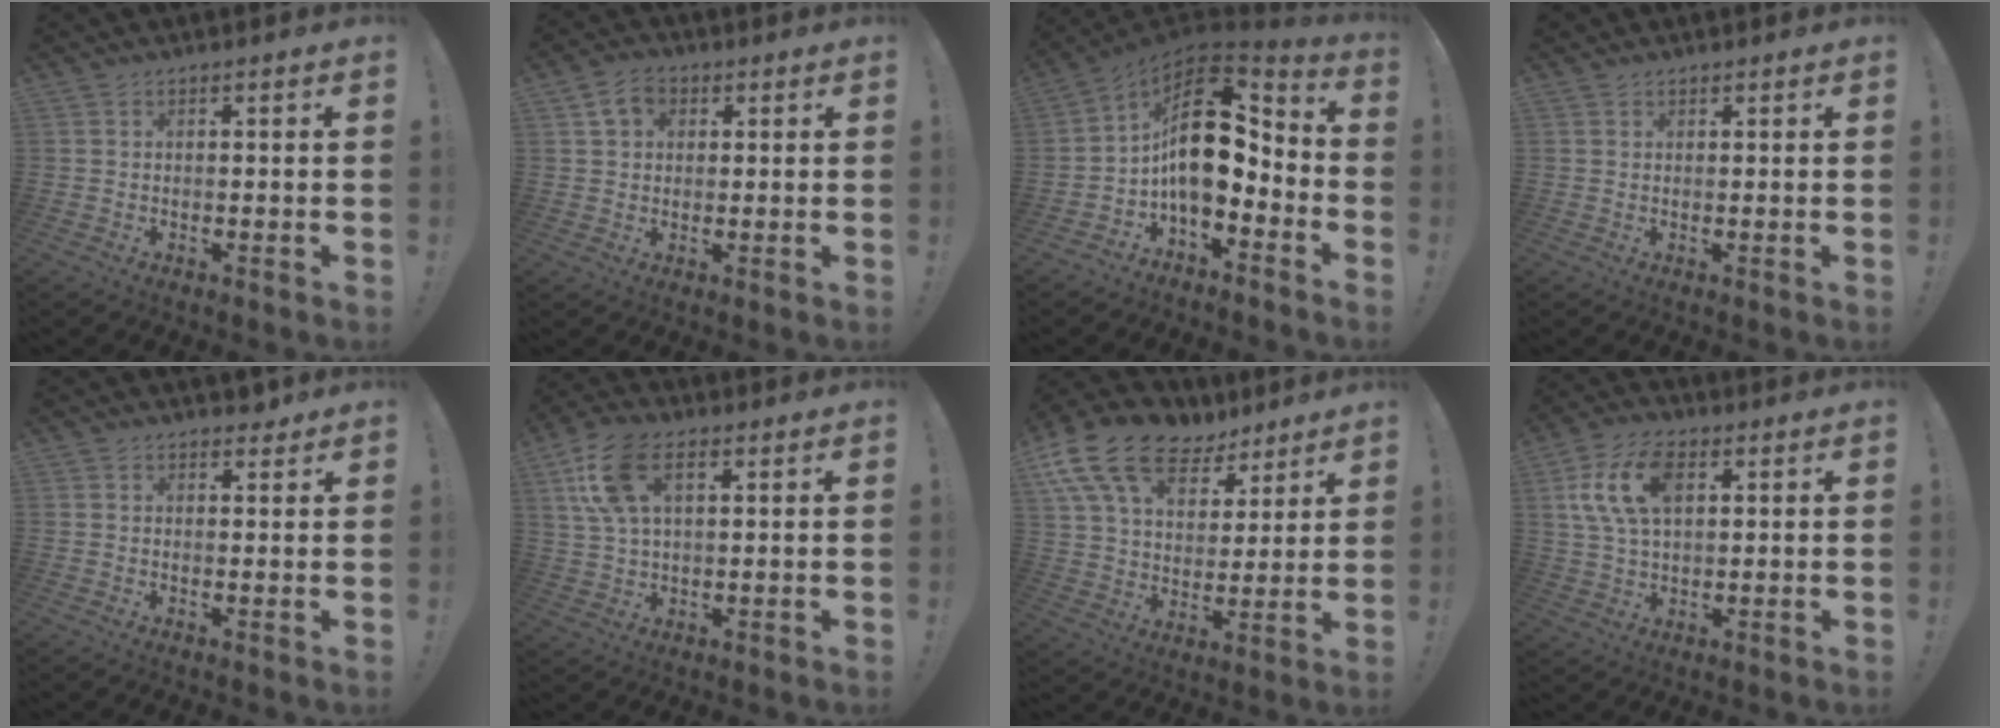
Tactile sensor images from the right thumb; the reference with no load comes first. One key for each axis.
{"total": 5.9, "fx": 2.5, "fy": 4.7, "fz": 2.8, "tx": -0.039, "ty": 0.001, "tz": 0.046}
{"total": 18.2, "fx": 2.4, "fy": 10.1, "fz": 15.0, "tx": -0.247, "ty": -0.007, "tz": 0.043}
{"total": 0.9, "fx": 0.7, "fy": 0.6, "fz": 0.1, "tx": 0.005, "ty": -0.003, "tz": 0.012}
{"total": 2.3, "fx": 1.8, "fy": 1.3, "fz": 0.6, "tx": 0.017, "ty": -0.016, "tz": 0.029}
{"total": 12.9, "fx": 5.0, "fy": 7.3, "fz": 9.3, "tx": -0.176, "ty": 0.003, "tz": 0.096}
{"total": 18.1, "fx": 10.8, "fy": 10.9, "fz": 9.6, "tx": -0.169, "ty": -0.057, "tz": 0.201}
{"total": 13.9, "fx": 4.0, "fy": 8.2, "fz": 10.5, "tx": -0.191, "ty": 0.001, "tz": 0.073}